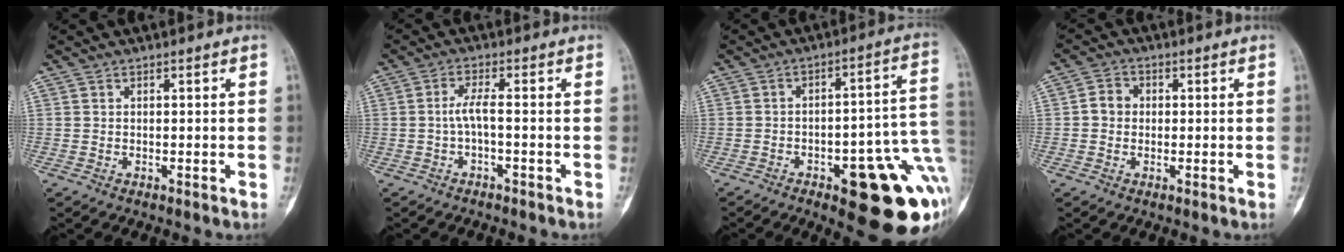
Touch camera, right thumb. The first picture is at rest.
{"total": 1.1, "force": [-0.4, 0.3, 1.0], "torque": [-0.018, 0.005, -0.011]}
{"total": 21.3, "force": [-6.8, 7.2, 18.9], "torque": [-0.177, 0.037, -0.072]}
{"total": 3.4, "force": [-0.1, 3.0, 1.5], "torque": [-0.013, 0.010, -0.009]}